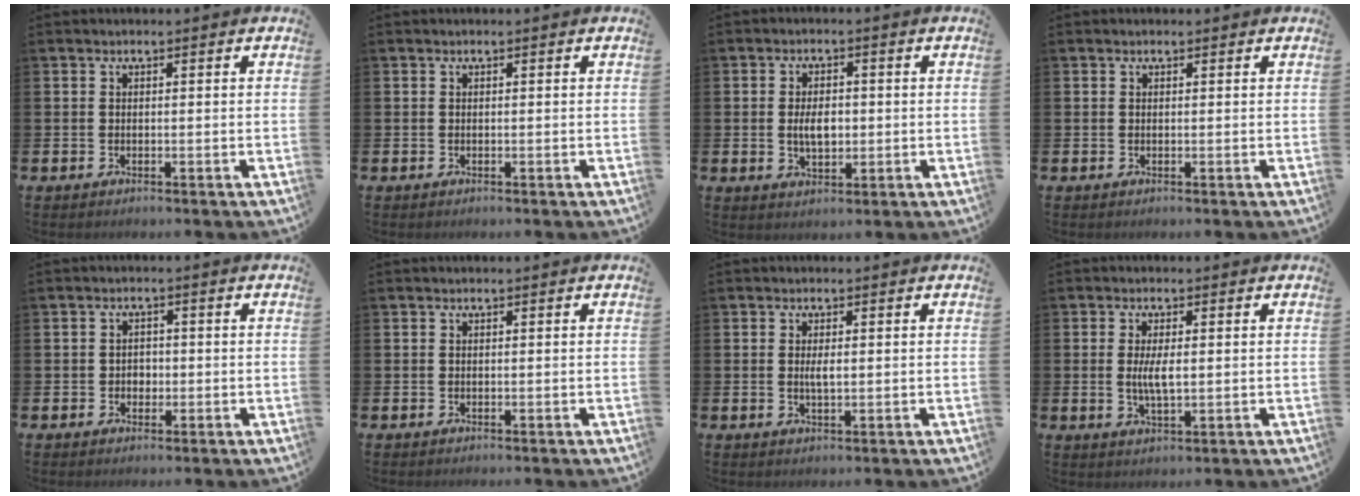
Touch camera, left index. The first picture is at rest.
{"total": 0.0}
{"total": 3.9, "force": [0.0, 2.3, 3.1], "torque": [-0.043, 0.001, -0.005]}
{"total": 0.0}
{"total": 1.8, "force": [-0.3, 1.6, 0.7], "torque": [0.001, 0.000, -0.012]}
{"total": 0.0}
{"total": 1.7, "force": [0.2, 0.5, 1.7], "torque": [-0.031, 0.001, 0.002]}
{"total": 3.6, "force": [0.3, 1.2, 3.4], "torque": [-0.057, -0.001, 0.002]}